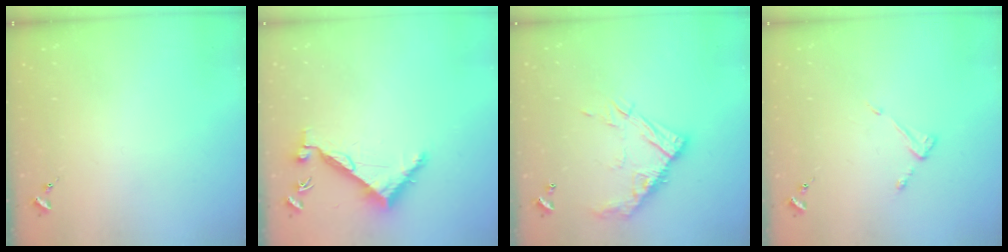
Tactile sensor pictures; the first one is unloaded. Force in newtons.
{"total": 6.9, "press": 6.9, "slide": 0.3}
{"total": 12.5, "press": 12.5, "slide": 1.0}
{"total": 4.4, "press": 4.4, "slide": 0.4}